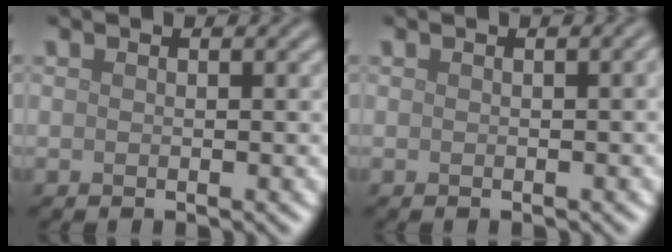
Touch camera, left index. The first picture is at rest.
{"total": 1.0, "force": [-0.1, 0.3, 1.0], "torque": [-0.009, 0.005, 0.001]}